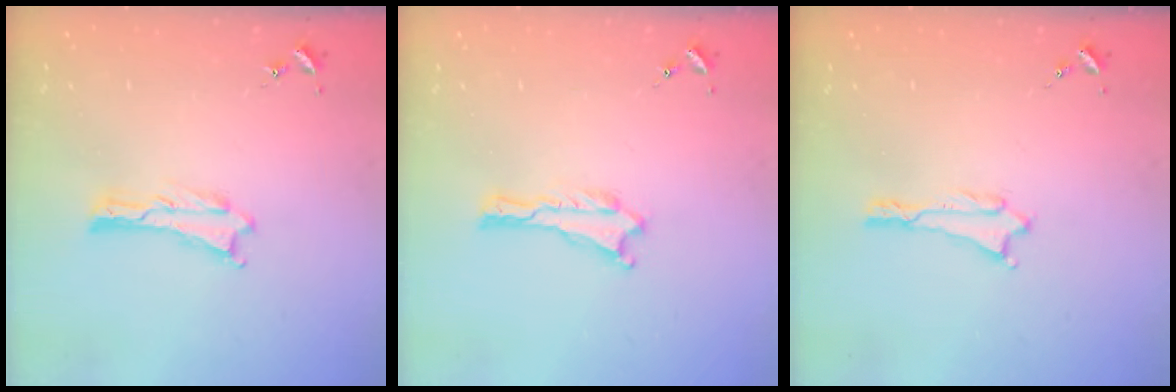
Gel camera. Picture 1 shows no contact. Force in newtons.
{"total": 0.0}
{"total": 0.0}